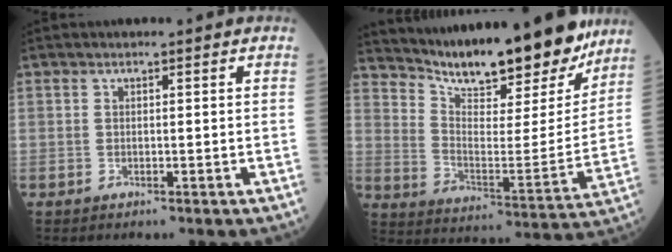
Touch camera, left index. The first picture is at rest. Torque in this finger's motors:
{"motor_torque": [0.49, -0.72, 0.32, 0.06]}